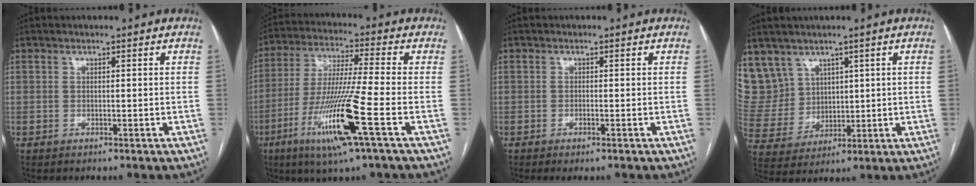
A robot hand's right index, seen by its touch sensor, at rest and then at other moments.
{"total": 14.8, "force": [-5.9, -0.9, 13.6], "torque": [-0.277, -0.026, -0.114]}
{"total": 1.1, "force": [-0.6, 0.1, 0.9], "torque": [-0.015, -0.002, -0.009]}
{"total": 10.7, "force": [6.7, 8.3, 1.0], "torque": [-0.042, 0.039, 0.160]}